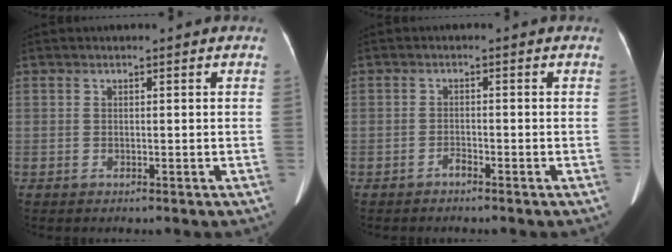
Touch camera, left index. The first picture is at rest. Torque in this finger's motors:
{"motor_torque": [-0.15, 0.02, -0.01, -0.01]}